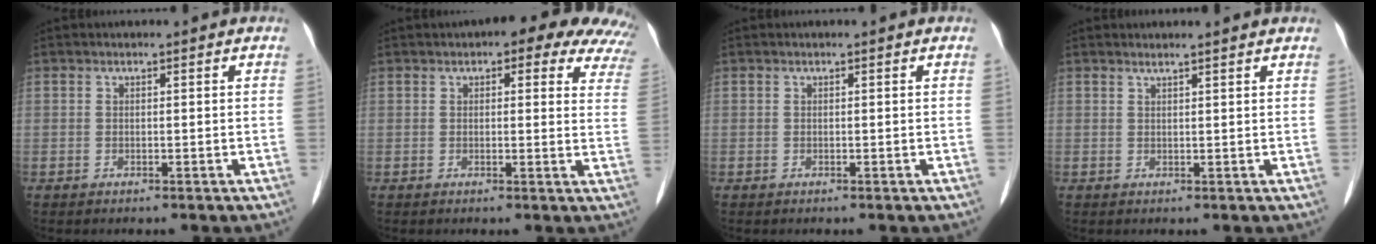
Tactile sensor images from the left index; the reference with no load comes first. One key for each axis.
{"total": 13.4, "fx": 10.1, "fy": 4.5, "fz": 7.5, "tx": -0.062, "ty": 0.013, "tz": 0.095}
{"total": 0.0}
{"total": 2.6, "fx": 2.5, "fy": -0.3, "fz": 0.9, "tx": -0.018, "ty": 0.009, "tz": 0.033}